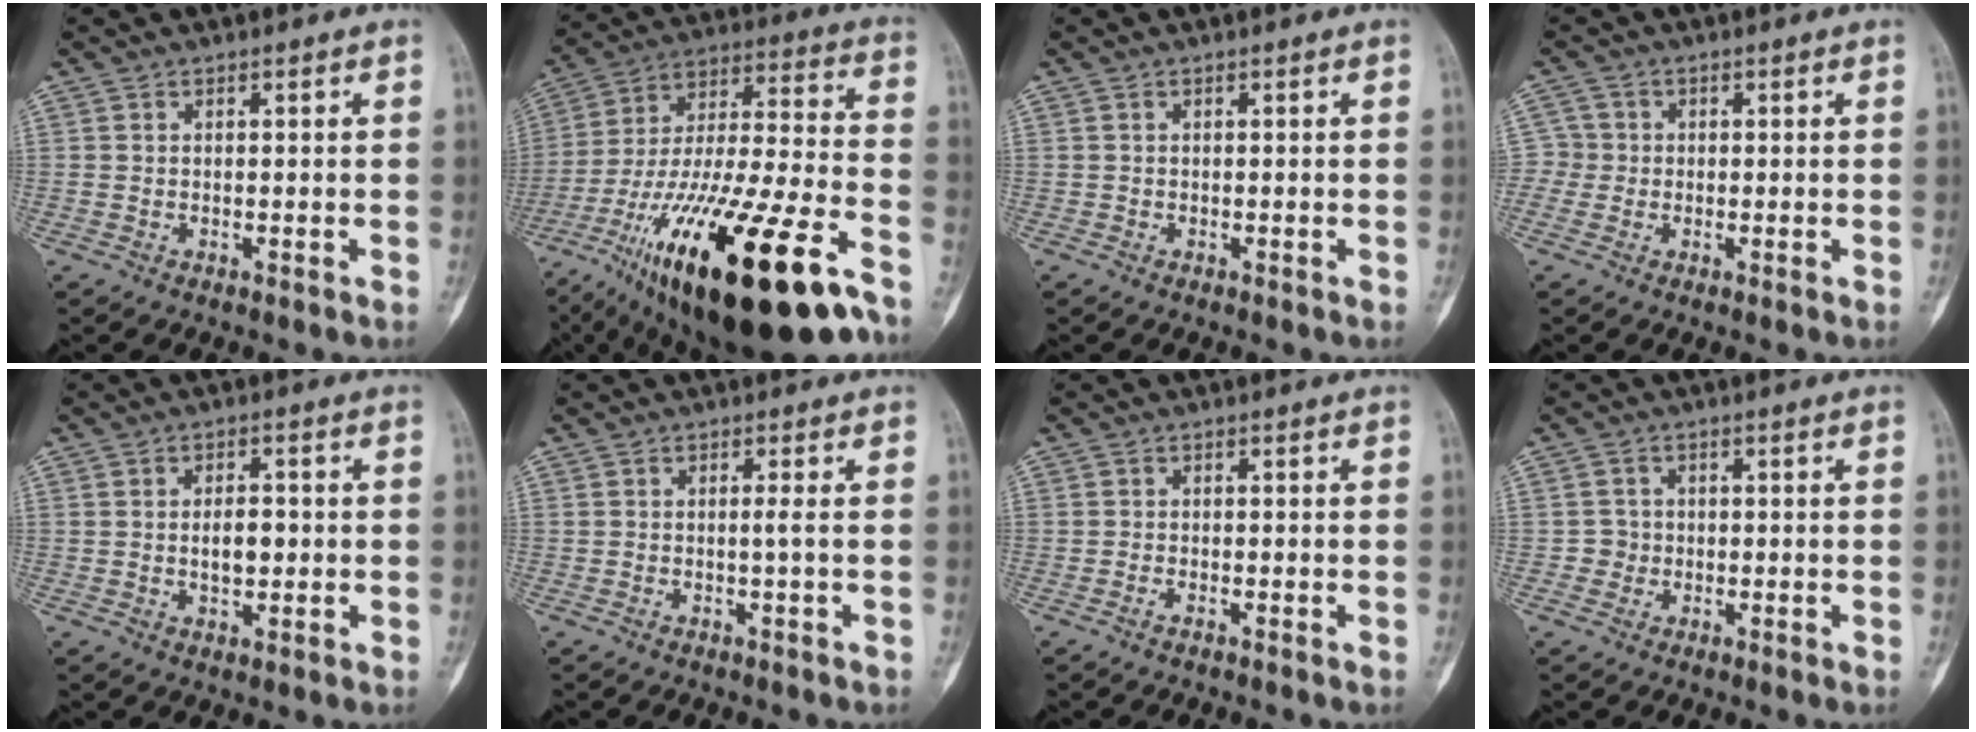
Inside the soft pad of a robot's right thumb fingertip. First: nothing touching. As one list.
[{"total": 33.4, "force": [-18.6, 8.5, 26.4], "torque": [-0.450, 0.038, -0.309]}, {"total": 0.0}, {"total": 2.9, "force": [-0.4, 2.9, 0.1], "torque": [0.020, 0.009, -0.016]}, {"total": 4.4, "force": [-0.1, 2.5, 3.6], "torque": [-0.049, 0.003, 0.001]}, {"total": 1.0, "force": [-0.3, -0.4, 0.9], "torque": [-0.010, 0.000, -0.009]}, {"total": 0.7, "force": [-0.6, 0.1, 0.4], "torque": [-0.010, 0.003, -0.011]}, {"total": 2.1, "force": [-0.4, 2.1, 0.0], "torque": [0.016, 0.009, -0.012]}]